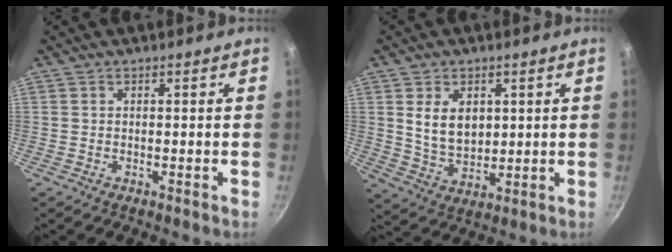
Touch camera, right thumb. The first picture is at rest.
{"total": 8.8, "force": [2.3, 6.0, 6.0], "torque": [-0.088, -0.021, 0.054]}